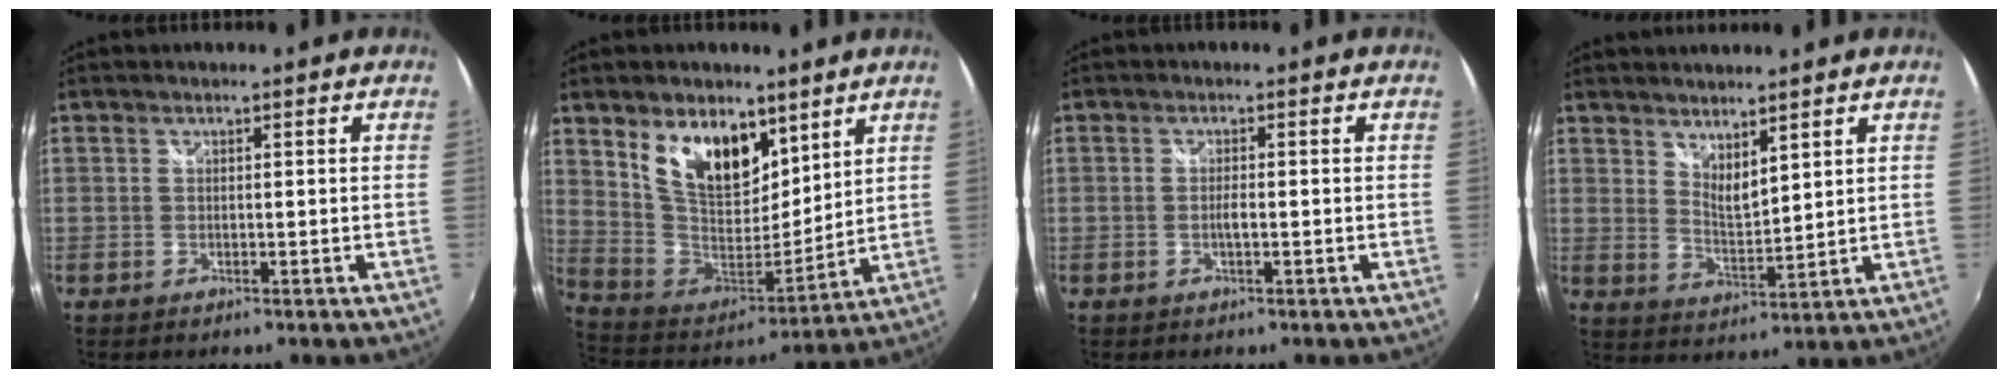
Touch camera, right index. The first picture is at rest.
{"total": 16.6, "force": [8.7, 9.3, 10.6], "torque": [-0.202, 0.004, 0.173]}
{"total": 1.3, "force": [-0.4, 0.2, 1.2], "torque": [-0.022, -0.002, -0.008]}
{"total": 5.5, "force": [4.4, 1.5, 2.9], "torque": [-0.045, -0.009, 0.078]}